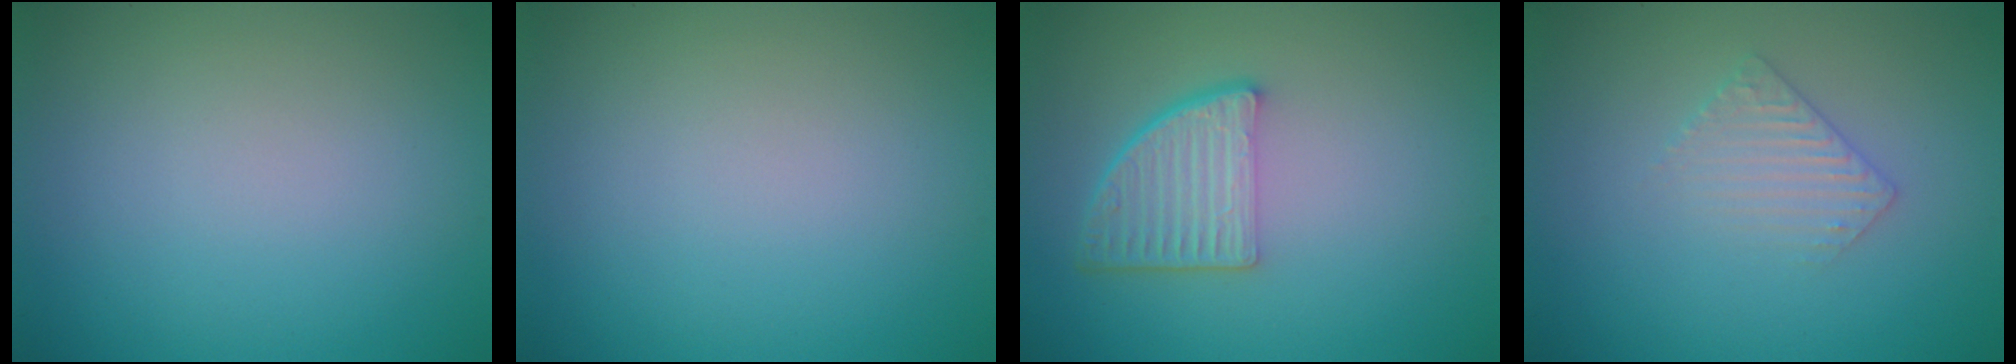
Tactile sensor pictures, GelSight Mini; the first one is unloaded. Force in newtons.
{"total": 0.0}
{"total": 4.8, "press": 3.5, "slide": 3.3}
{"total": 1.9, "press": 1.9, "slide": 0.5}